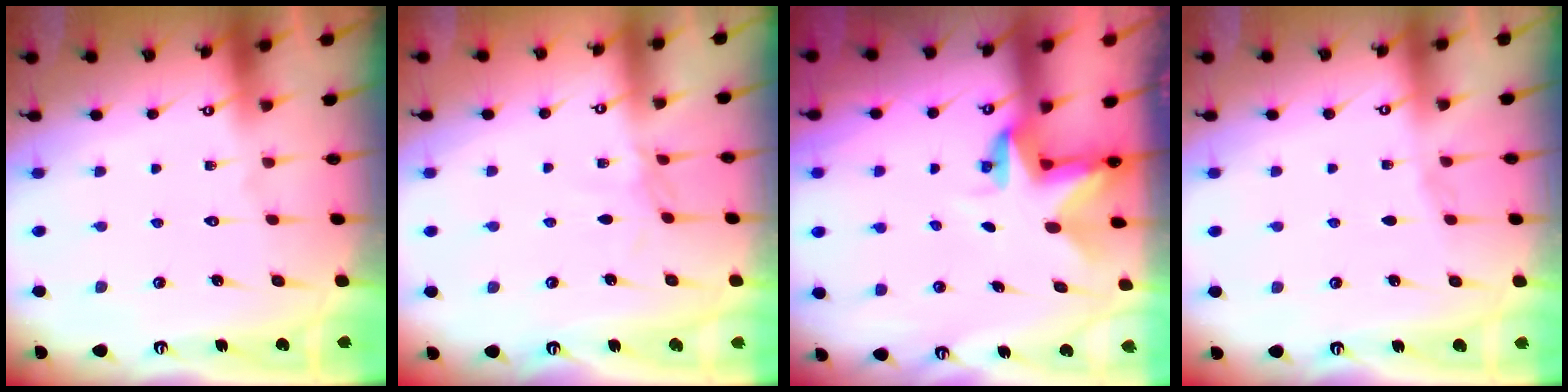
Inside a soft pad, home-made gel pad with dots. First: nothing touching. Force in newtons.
{"total": 2.6, "press": 2.5, "slide": 0.5}
{"total": 3.2, "press": 3.2, "slide": 0.3}
{"total": 3.1, "press": 3.1, "slide": 0.5}